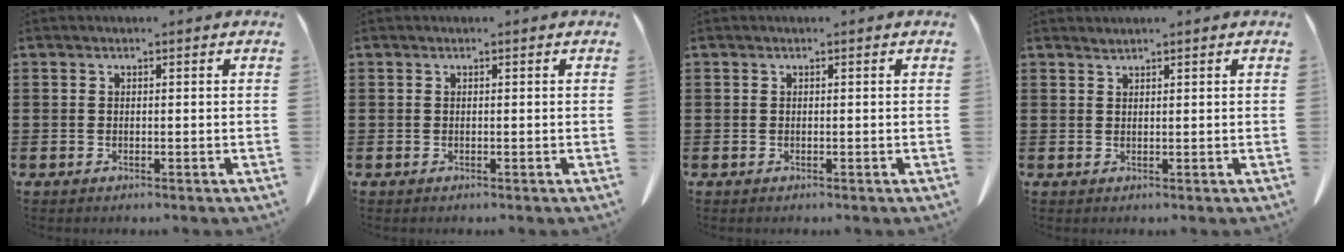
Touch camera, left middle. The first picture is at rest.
{"total": 0.0}
{"total": 0.0}
{"total": 0.9, "force": [0.9, -0.1, 0.1], "torque": [-0.004, -0.004, 0.019]}